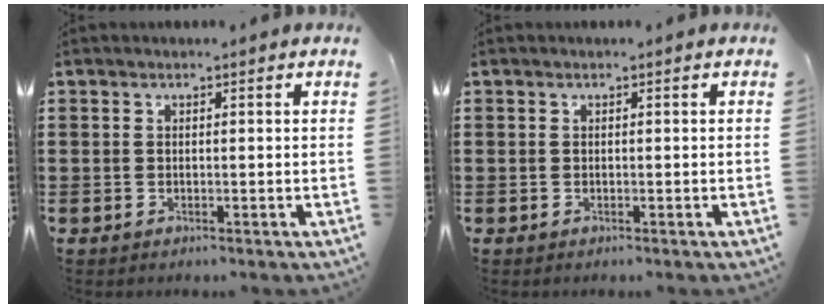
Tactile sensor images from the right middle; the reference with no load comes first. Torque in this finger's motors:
{"motor_torque": [-0.02, 0.08, -0.02, -0.01]}